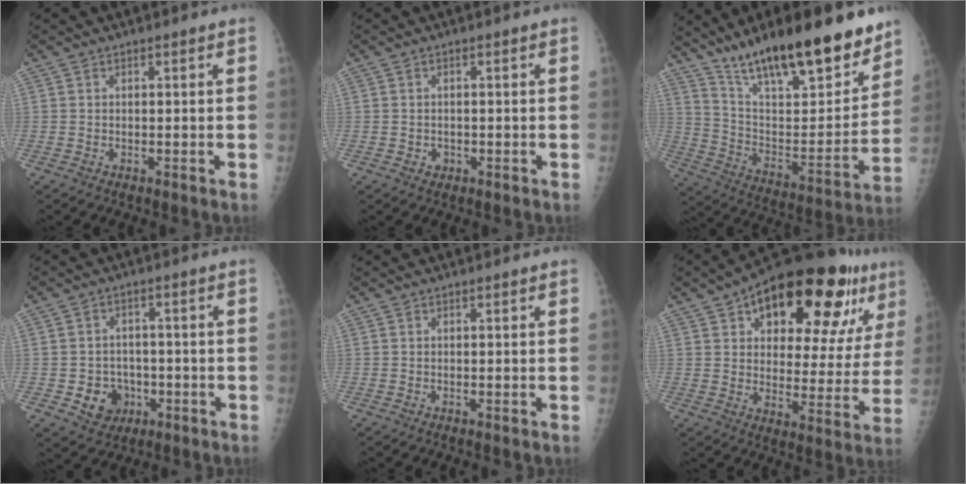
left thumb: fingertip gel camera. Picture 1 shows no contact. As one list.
[{"total": 1.2, "force": [-0.4, 1.1, 0.4], "torque": [-0.001, 0.003, -0.003]}, {"total": 26.5, "force": [19.2, 7.6, 16.6], "torque": [-0.226, -0.078, 0.318]}, {"total": 6.8, "force": [-2.1, 5.9, 2.7], "torque": [-0.013, 0.013, -0.026]}, {"total": 0.0}, {"total": 26.6, "force": [14.2, 11.2, 19.5], "torque": [-0.243, -0.011, 0.206]}]